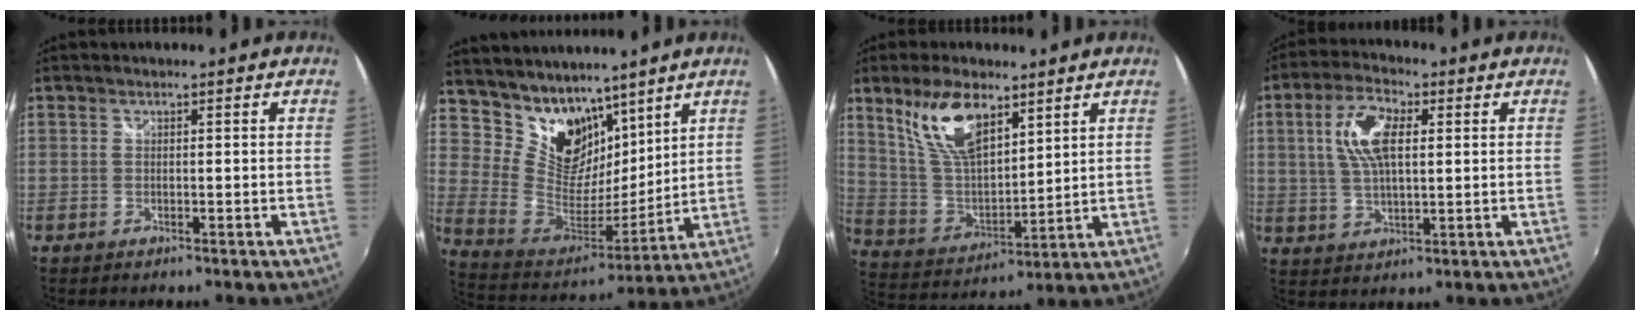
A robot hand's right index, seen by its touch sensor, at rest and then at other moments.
{"total": 16.4, "force": [11.6, 10.0, 5.9], "torque": [-0.141, 0.006, 0.229]}
{"total": 13.9, "force": [8.2, 6.0, 9.4], "torque": [-0.180, 0.008, 0.170]}
{"total": 9.5, "force": [2.3, 4.4, 8.1], "torque": [-0.159, 0.013, 0.046]}